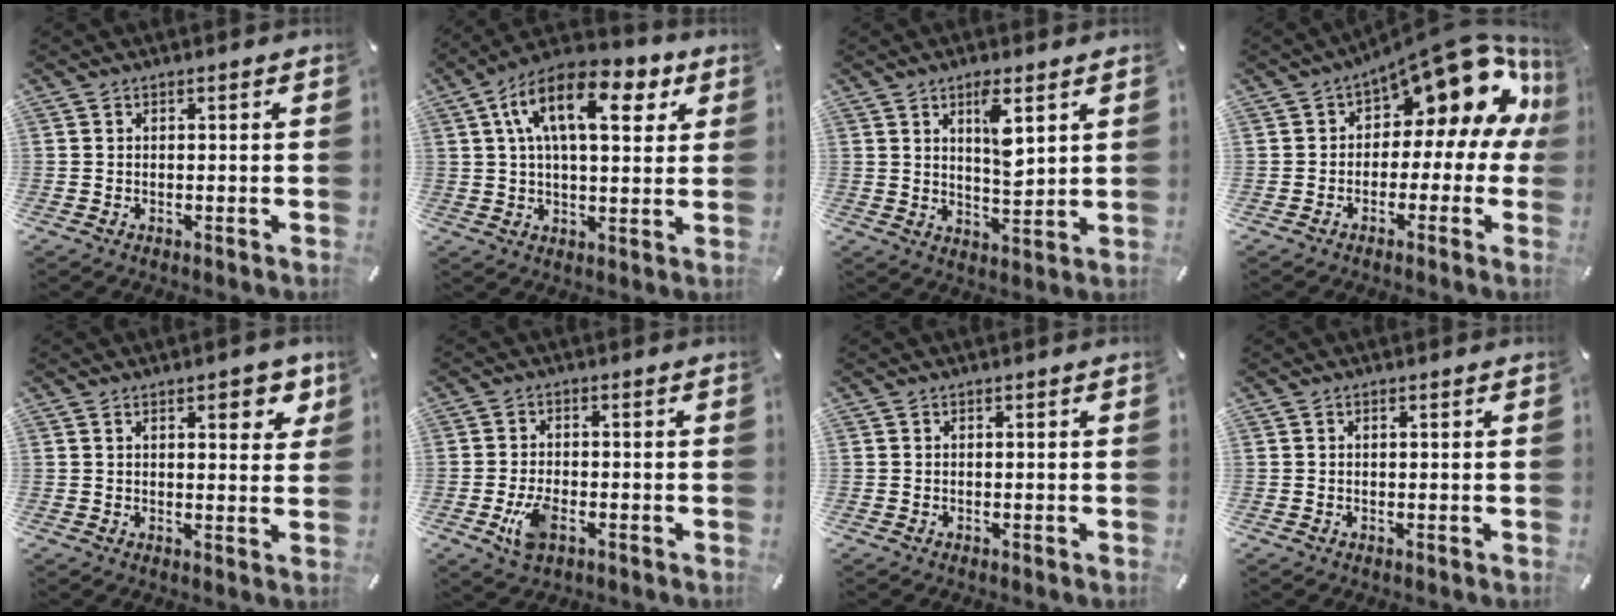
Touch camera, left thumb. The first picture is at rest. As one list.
[{"total": 15.9, "force": [6.0, 7.8, 12.4], "torque": [-0.214, 0.000, 0.099]}, {"total": 7.2, "force": [3.8, 2.2, 5.7], "torque": [-0.092, -0.024, 0.059]}, {"total": 16.1, "force": [8.0, 8.0, 11.4], "torque": [-0.146, -0.061, 0.128]}, {"total": 6.1, "force": [3.1, 2.9, 4.3], "torque": [-0.044, -0.014, 0.047]}, {"total": 5.9, "force": [-2.2, 3.3, 4.4], "torque": [-0.103, 0.001, -0.044]}, {"total": 0.0}, {"total": 0.0}]